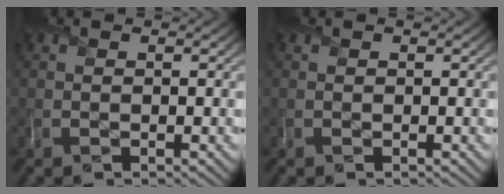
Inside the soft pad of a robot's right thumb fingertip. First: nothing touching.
{"total": 0.0}